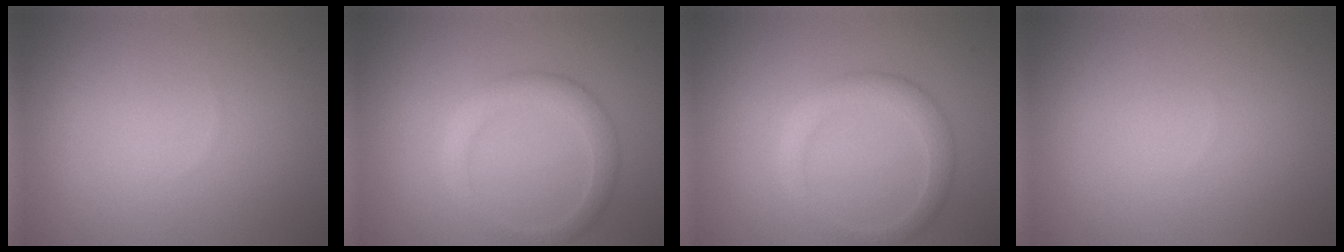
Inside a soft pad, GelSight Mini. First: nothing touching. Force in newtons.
{"total": 2.7, "press": 2.7, "slide": 0.0}
{"total": 2.7, "press": 2.7, "slide": 0.0}
{"total": 0.0}